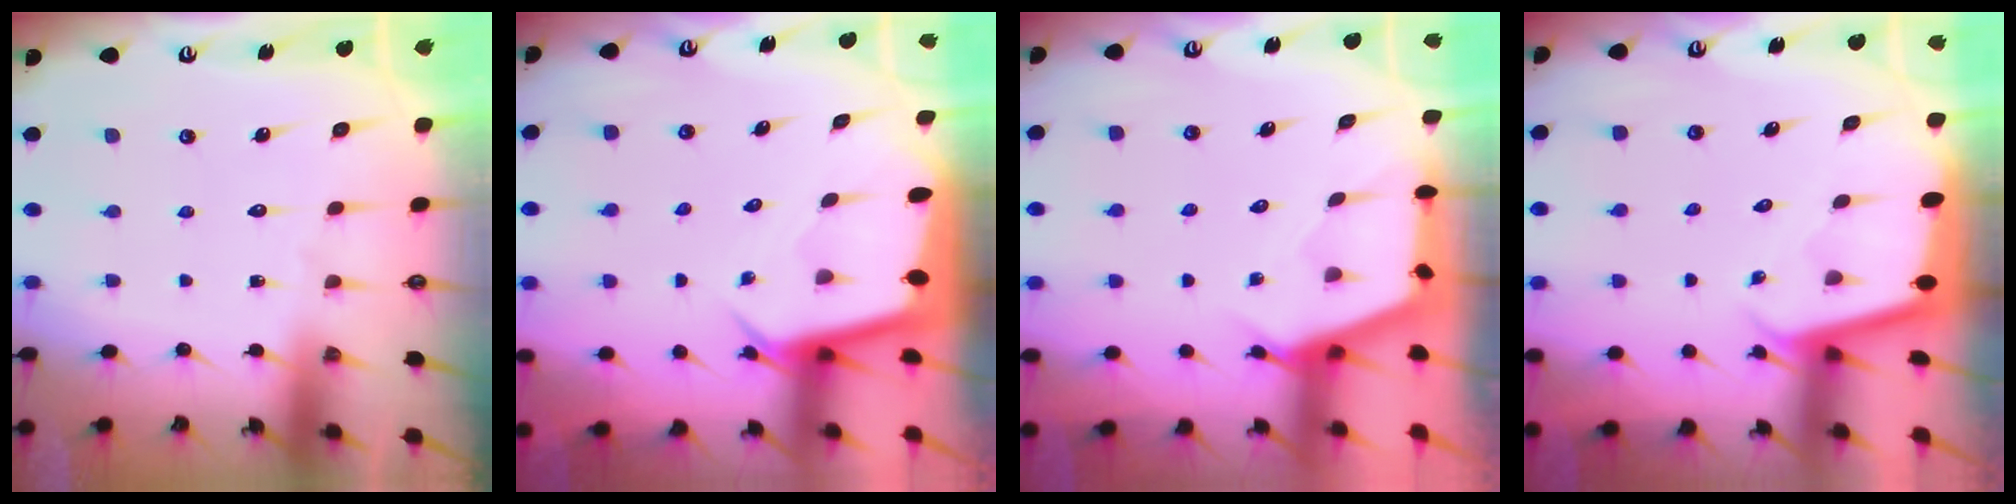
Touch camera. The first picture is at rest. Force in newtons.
{"total": 3.5, "press": 3.5, "slide": 0.3}
{"total": 2.8, "press": 2.7, "slide": 0.4}
{"total": 1.9, "press": 1.9, "slide": 0.1}